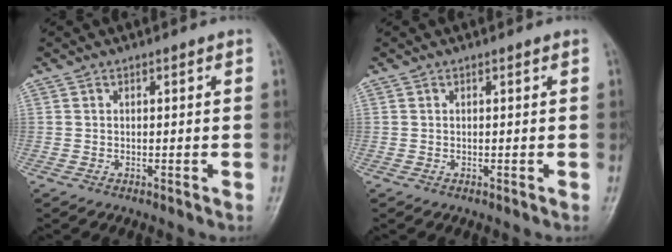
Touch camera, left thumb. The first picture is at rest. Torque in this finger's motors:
{"motor_torque": [0.00, 0.00, -0.02, -0.02, 0.00]}